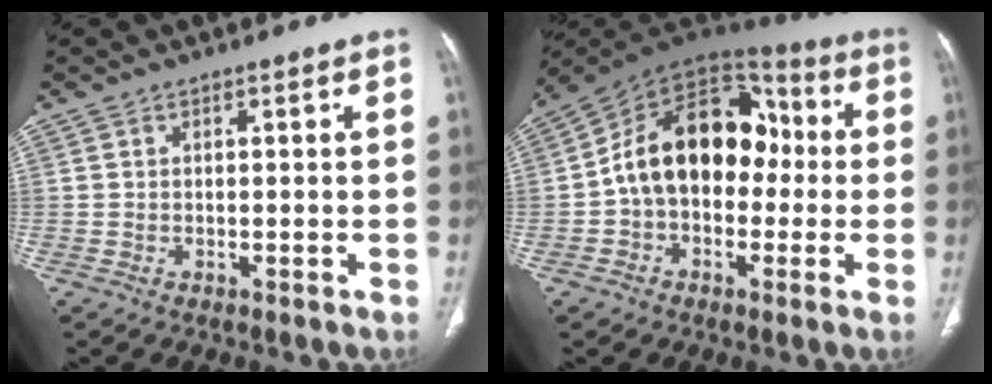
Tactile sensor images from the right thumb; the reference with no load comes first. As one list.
[{"total": 18.2, "force": [-0.5, 12.5, 13.2], "torque": [-0.176, 0.055, -0.020]}]